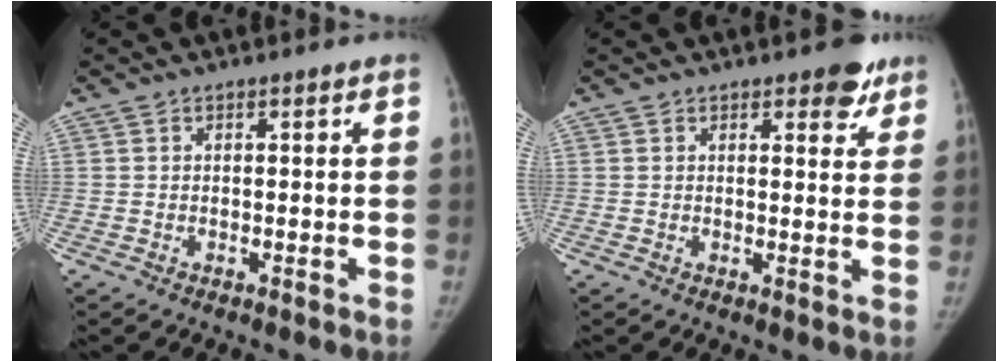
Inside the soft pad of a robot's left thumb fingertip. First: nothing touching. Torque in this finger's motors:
{"motor_torque": [1.24, 0.56, 0.71, -0.42, 0.13]}